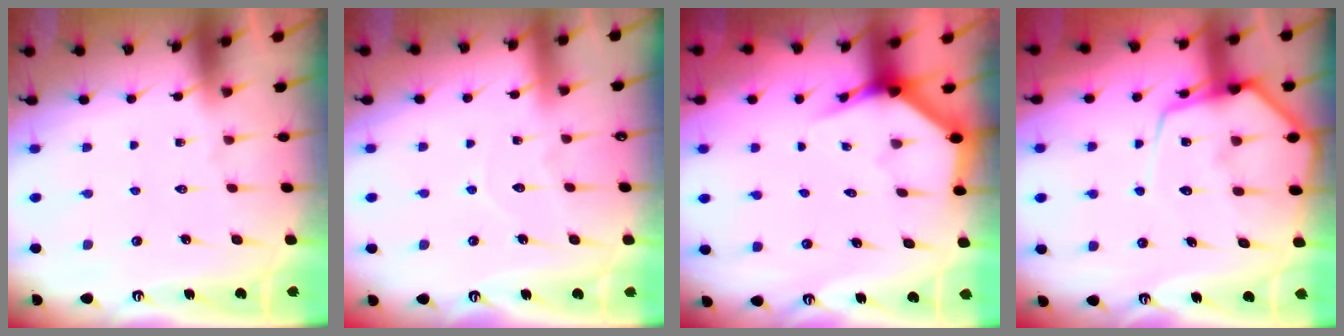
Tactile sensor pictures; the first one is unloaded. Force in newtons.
{"total": 5.1, "press": 5.1, "slide": 0.5}
{"total": 3.9, "press": 3.9, "slide": 0.2}
{"total": 12.3, "press": 12.2, "slide": 1.2}